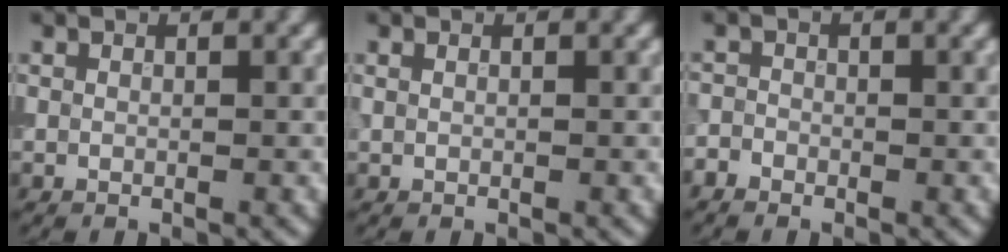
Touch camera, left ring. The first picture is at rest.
{"total": 0.0}
{"total": 1.0, "force": [-1.0, 0.2, -0.2], "torque": [-0.008, 0.008, -0.021]}